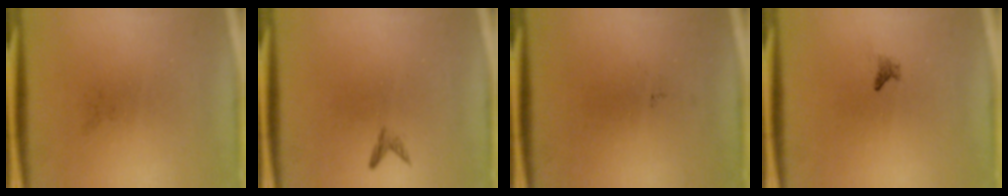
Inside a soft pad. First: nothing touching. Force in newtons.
{"total": 0.8}
{"total": 0.0}
{"total": 0.8}